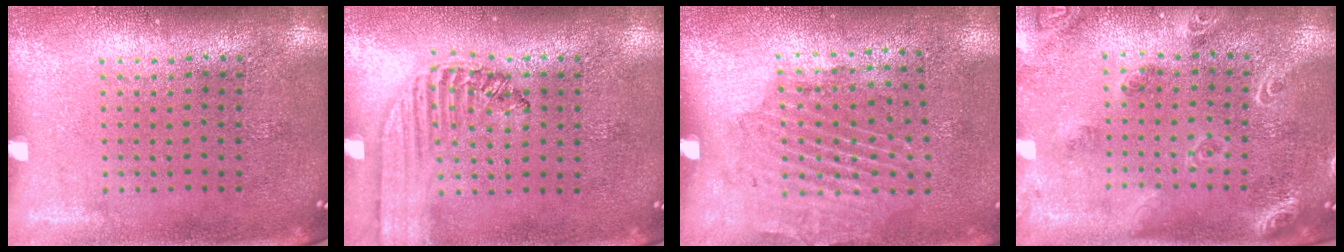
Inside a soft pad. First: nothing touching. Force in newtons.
{"total": 1.5, "press": 1.4, "slide": 0.5}
{"total": 1.8, "press": 1.1, "slide": 1.4}
{"total": 1.8, "press": 1.7, "slide": 0.4}